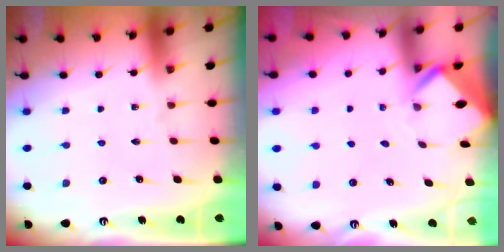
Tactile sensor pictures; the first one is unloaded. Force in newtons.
{"total": 3.0, "press": 3.0, "slide": 0.2}